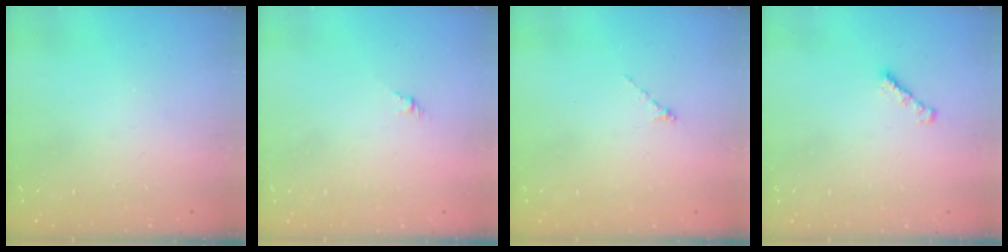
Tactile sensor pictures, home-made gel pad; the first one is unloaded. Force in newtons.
{"total": 1.5, "press": 1.4, "slide": 0.6}
{"total": 0.0}
{"total": 1.6, "press": 1.5, "slide": 0.4}